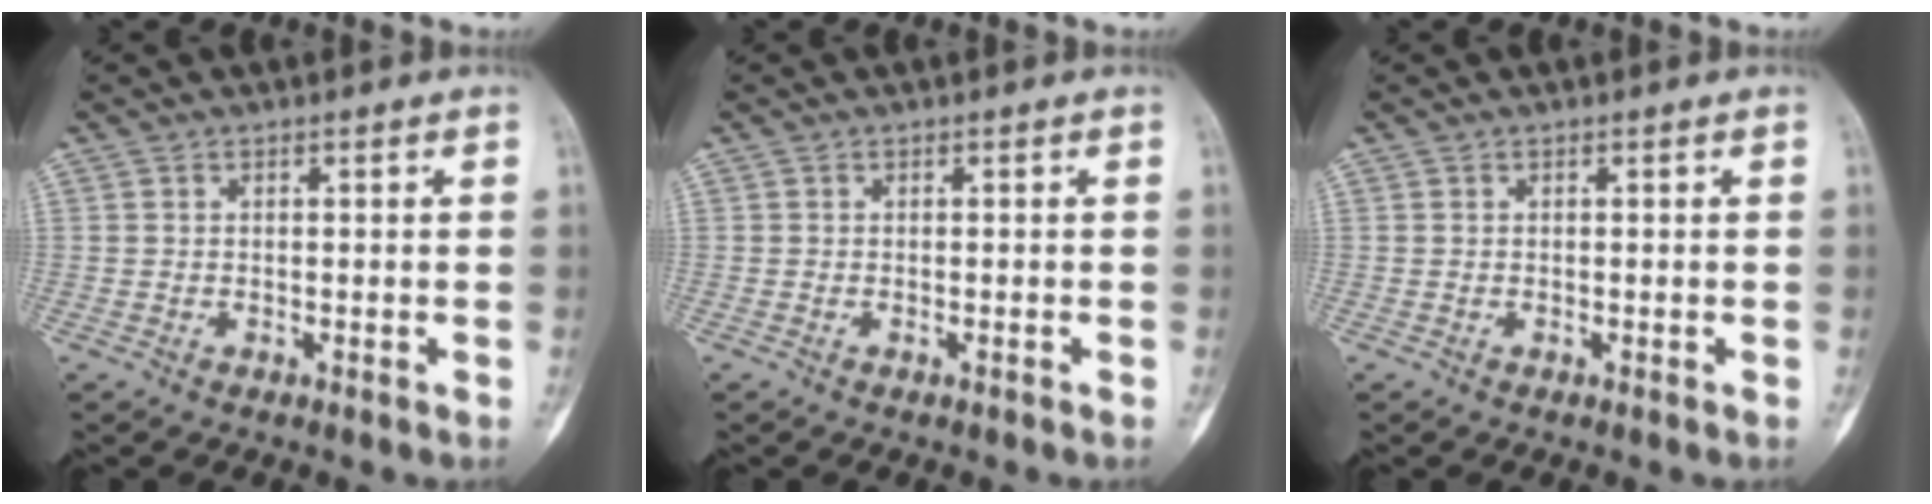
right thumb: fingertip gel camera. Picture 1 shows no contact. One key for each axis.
{"total": 0.0}
{"total": 0.0}